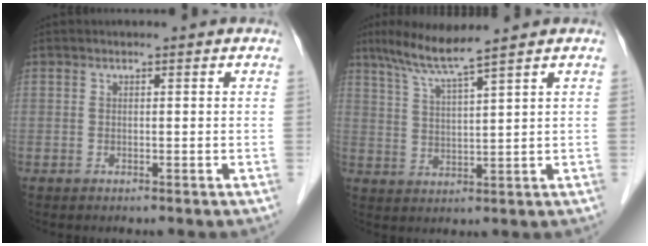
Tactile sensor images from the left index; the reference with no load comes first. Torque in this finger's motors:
{"motor_torque": [0.66, -0.62, 0.25, 0.03]}